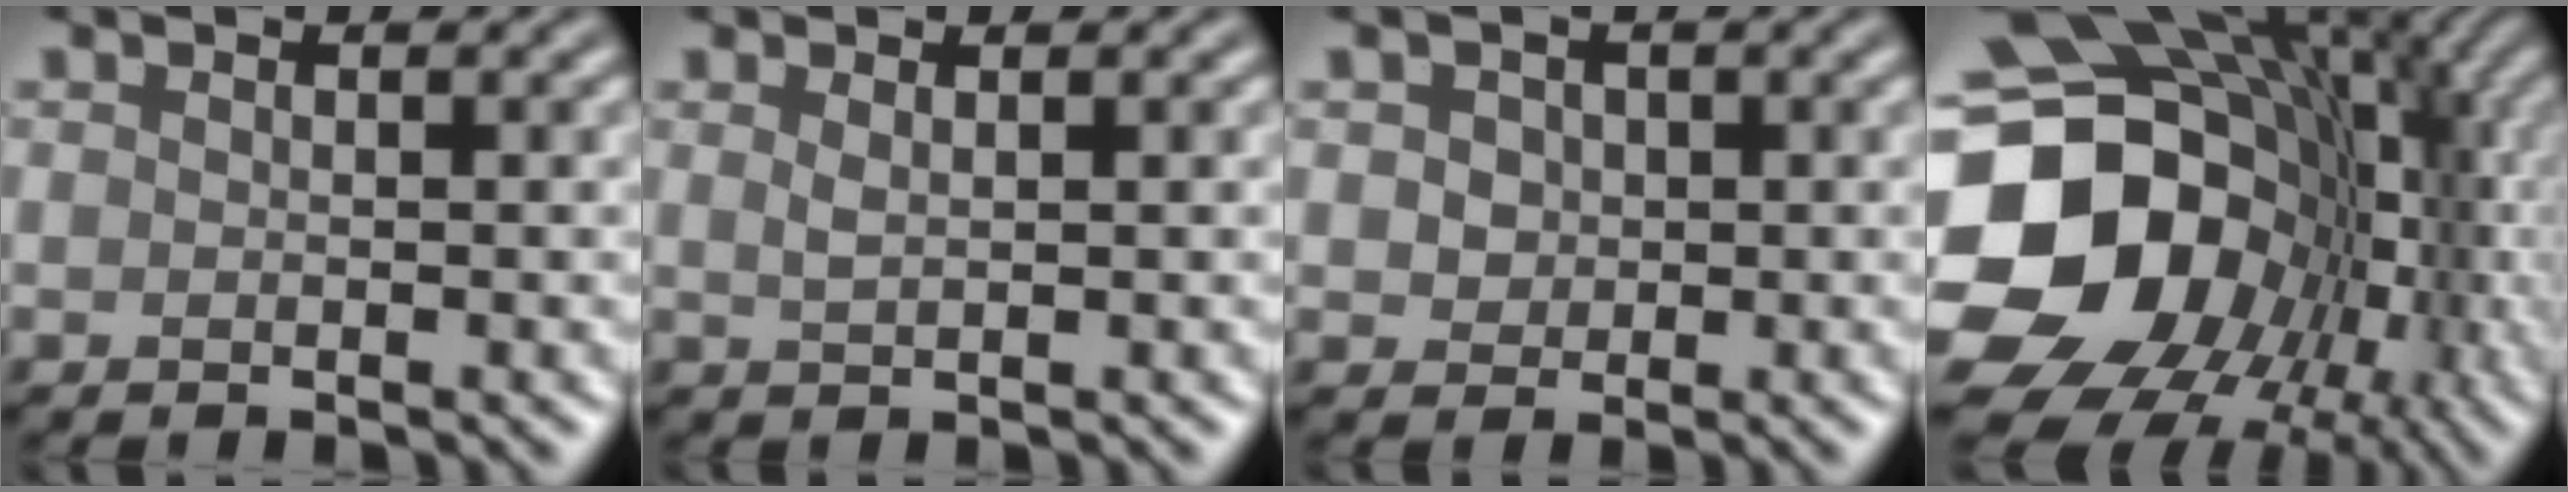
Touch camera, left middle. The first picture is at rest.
{"total": 0.8, "force": [0.5, 0.3, 0.6], "torque": [-0.019, 0.000, 0.012]}
{"total": 3.0, "force": [1.1, 2.5, 1.4], "torque": [-0.010, 0.018, 0.002]}
{"total": 18.6, "force": [-1.0, 15.5, 10.2], "torque": [-0.195, 0.000, -0.006]}